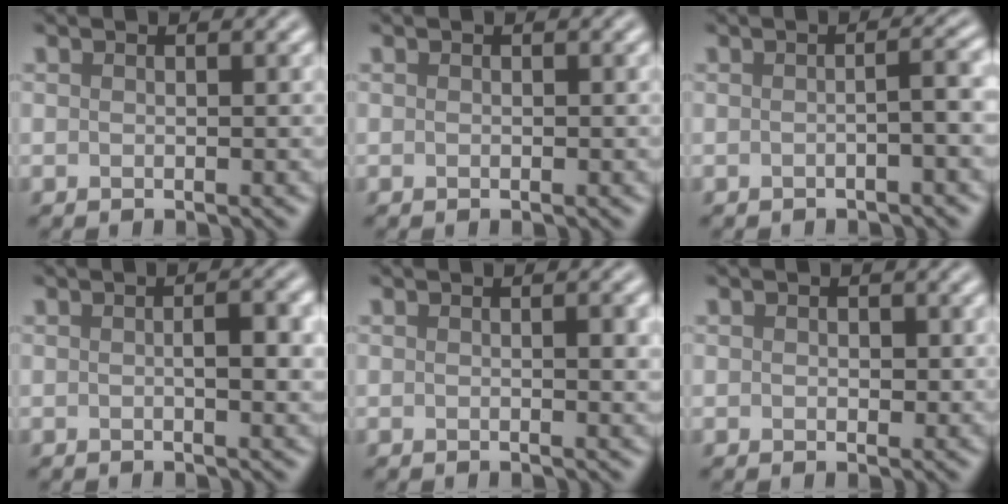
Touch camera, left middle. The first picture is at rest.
{"total": 0.0}
{"total": 2.2, "force": [-0.5, 0.6, 2.1], "torque": [-0.024, 0.011, -0.014]}
{"total": 2.8, "force": [0.0, 0.8, 2.7], "torque": [-0.043, 0.001, 0.000]}
{"total": 1.7, "force": [0.2, 0.4, 1.6], "torque": [-0.021, 0.001, 0.003]}
{"total": 0.9, "force": [0.2, 0.7, 0.5], "torque": [-0.006, -0.002, 0.002]}